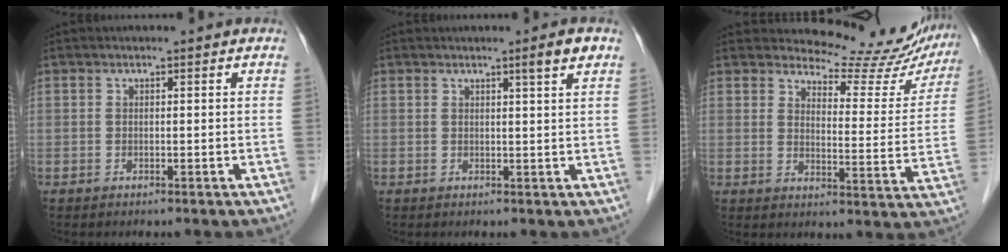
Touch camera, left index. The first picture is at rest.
{"total": 2.4, "force": [1.5, -0.4, 1.9], "torque": [-0.028, -0.005, 0.023]}
{"total": 16.6, "force": [16.0, 3.7, 2.6], "torque": [-0.011, -0.073, 0.166]}